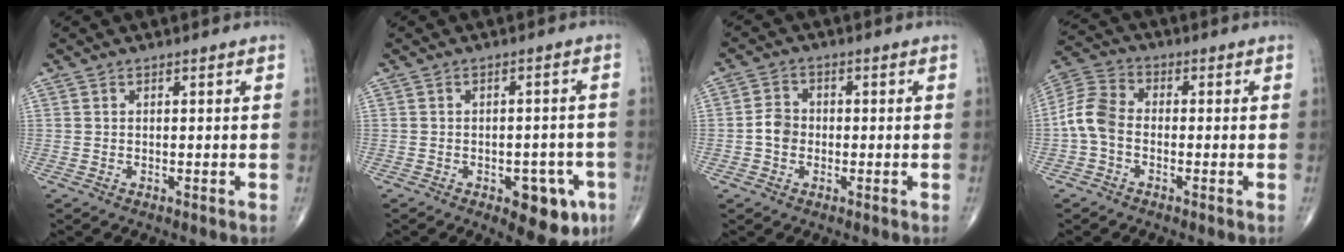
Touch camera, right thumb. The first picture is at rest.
{"total": 7.8, "force": [-3.4, 4.0, 5.8], "torque": [-0.043, 0.011, -0.036]}
{"total": 3.7, "force": [-0.8, 3.1, 2.0], "torque": [-0.028, 0.013, -0.021]}
{"total": 7.2, "force": [-1.4, 4.9, 5.0], "torque": [-0.100, 0.023, -0.044]}